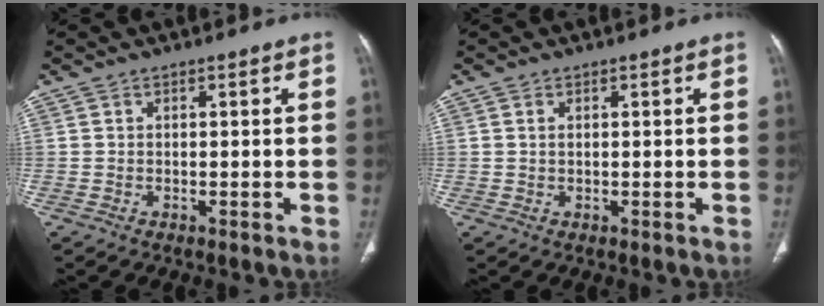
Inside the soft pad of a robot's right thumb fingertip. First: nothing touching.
{"total": 0.7, "force": [0.3, 0.4, 0.6], "torque": [-0.014, 0.003, 0.007]}